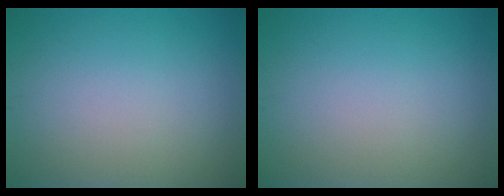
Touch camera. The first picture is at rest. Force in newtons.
{"total": 0.0}